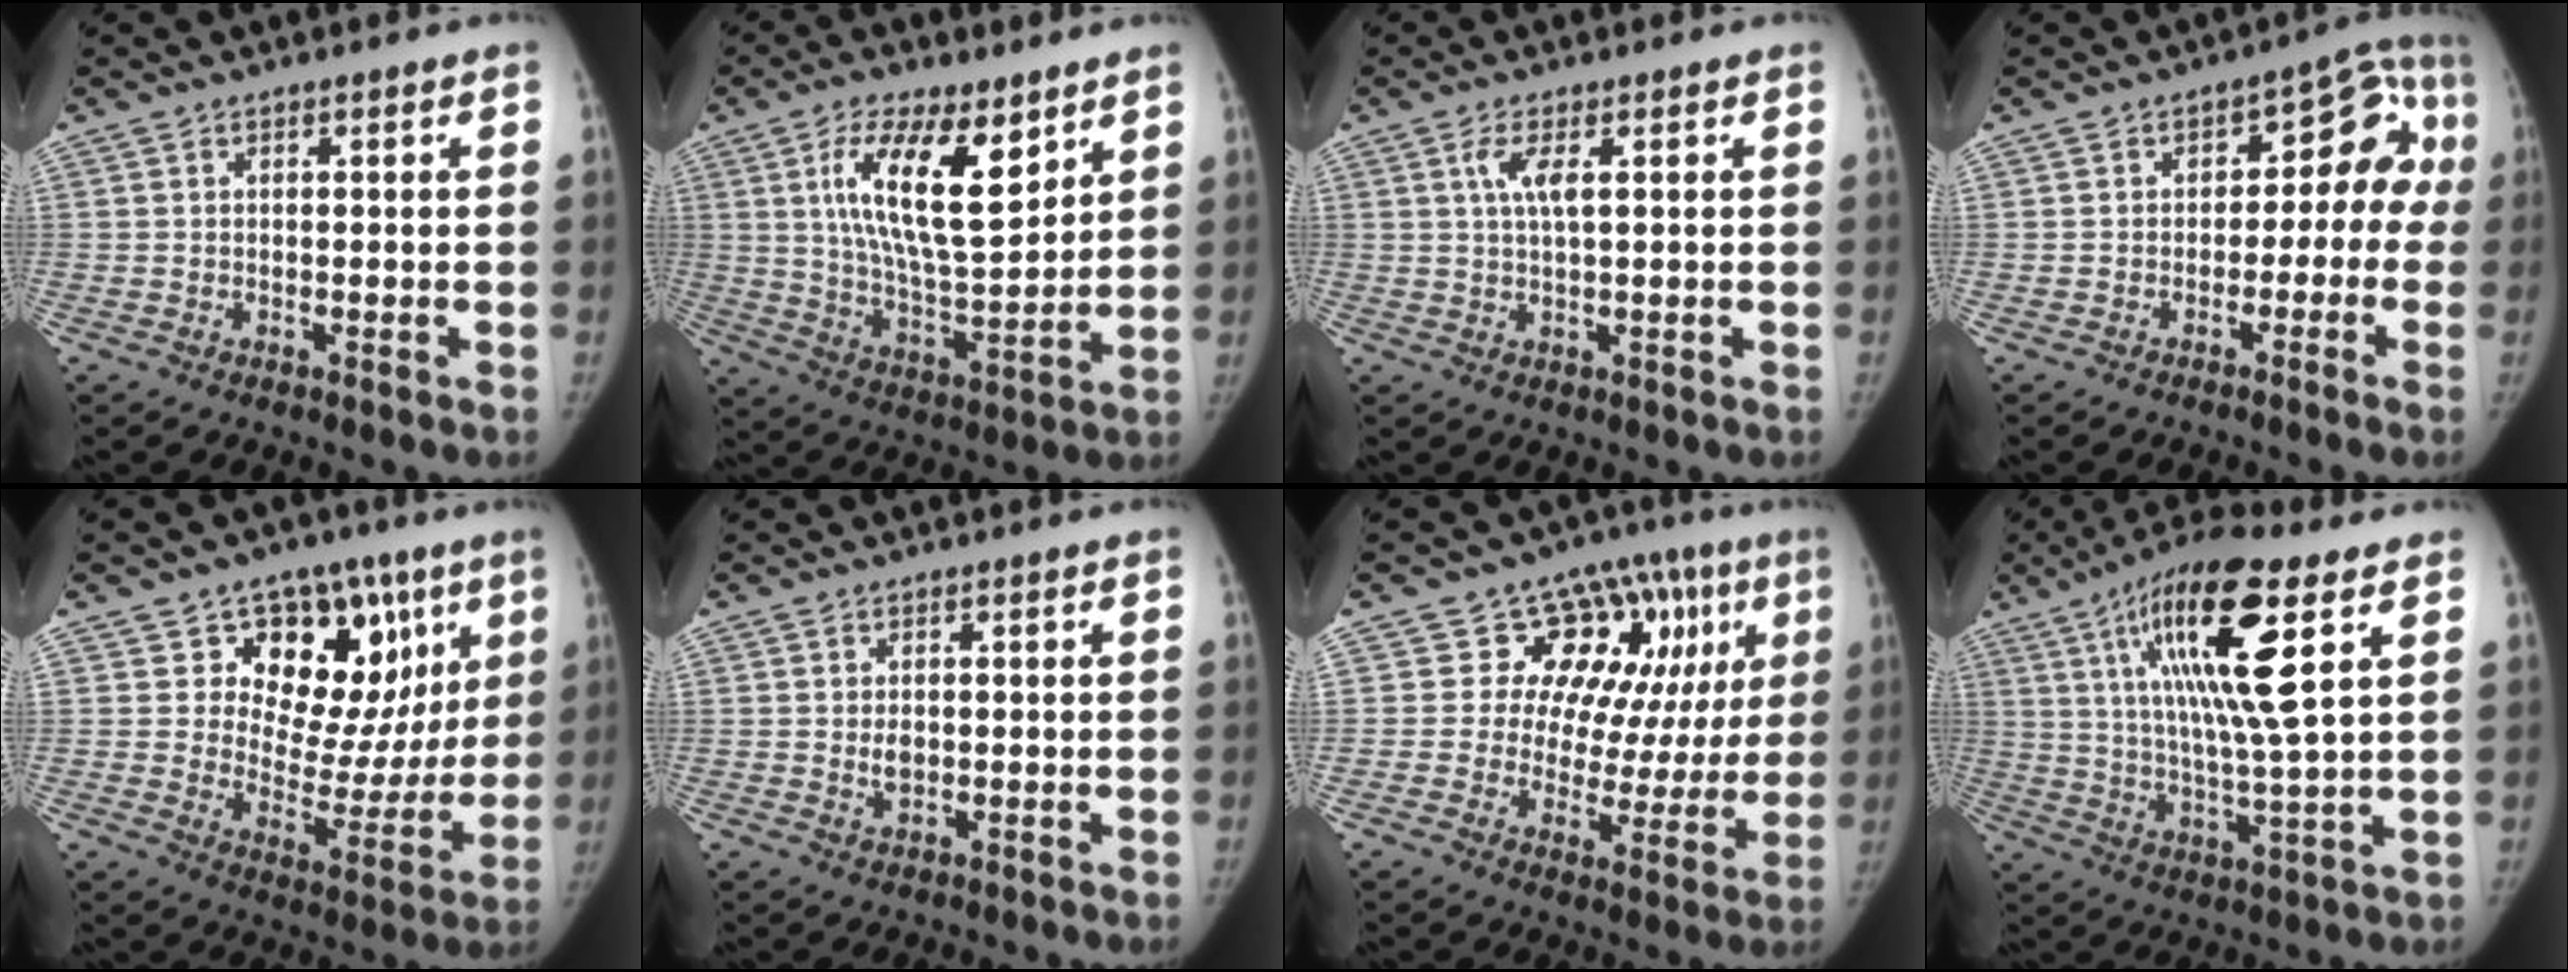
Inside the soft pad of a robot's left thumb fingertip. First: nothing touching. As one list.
[{"total": 16.3, "force": [7.1, 6.5, 13.2], "torque": [-0.207, -0.040, 0.132]}, {"total": 3.7, "force": [1.1, 1.0, 3.3], "torque": [-0.076, -0.001, 0.023]}, {"total": 9.9, "force": [-1.7, 6.7, 7.1], "torque": [-0.033, 0.050, -0.034]}, {"total": 19.3, "force": [8.4, 13.2, 11.2], "torque": [-0.070, -0.018, 0.126]}, {"total": 2.4, "force": [0.0, 1.6, 1.8], "torque": [-0.023, -0.003, 0.002]}, {"total": 15.9, "force": [5.6, 11.7, 9.1], "torque": [-0.041, 0.008, 0.076]}, {"total": 18.7, "force": [7.2, 3.4, 16.9], "torque": [-0.312, -0.021, 0.122]}]